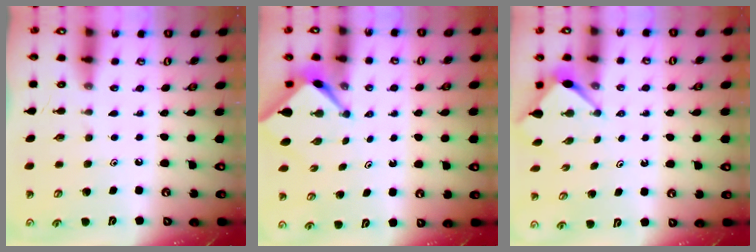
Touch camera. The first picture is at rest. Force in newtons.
{"total": 2.8, "press": 2.7, "slide": 0.3}
{"total": 3.4, "press": 3.3, "slide": 0.3}